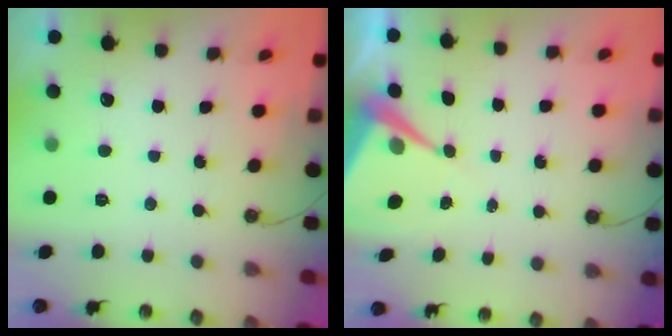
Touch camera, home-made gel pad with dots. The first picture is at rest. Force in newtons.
{"total": 7.1, "press": 7.0, "slide": 0.5}